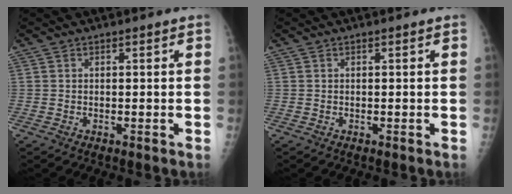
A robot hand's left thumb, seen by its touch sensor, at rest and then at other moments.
{"total": 0.0}